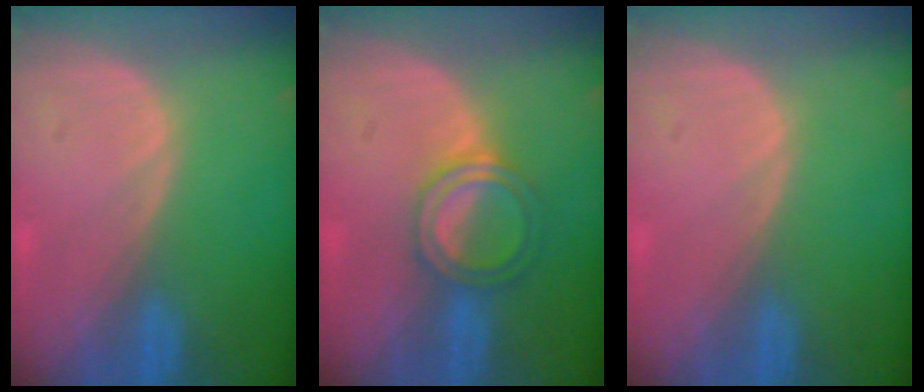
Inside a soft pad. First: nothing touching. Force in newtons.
{"total": 4.9, "press": 4.8, "slide": 1.1}
{"total": 0.0}